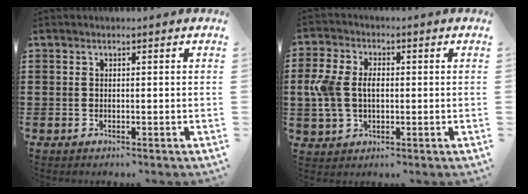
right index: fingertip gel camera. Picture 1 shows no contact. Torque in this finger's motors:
{"motor_torque": [0.28, -0.19, 0.28, 0.21]}